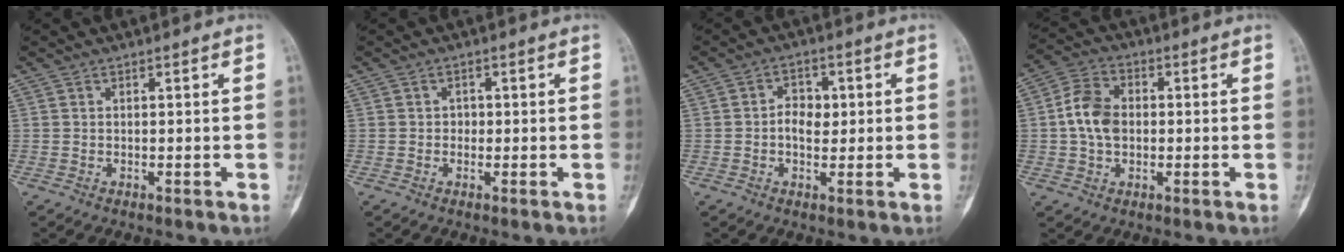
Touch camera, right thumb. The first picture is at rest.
{"total": 1.2, "force": [-0.1, 1.1, 0.4], "torque": [0.006, 0.005, -0.006]}
{"total": 4.9, "force": [0.2, 3.5, 3.4], "torque": [-0.036, 0.007, -0.003]}
{"total": 8.5, "force": [0.0, 6.1, 5.8], "torque": [-0.100, 0.017, -0.007]}